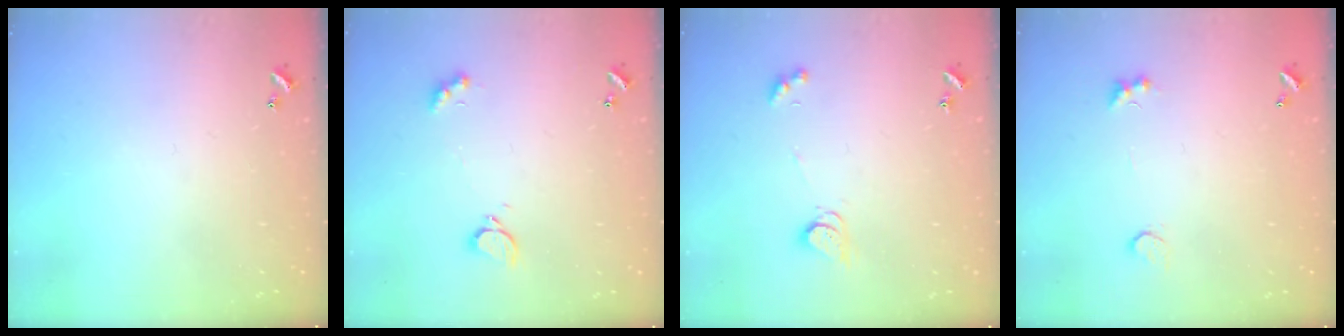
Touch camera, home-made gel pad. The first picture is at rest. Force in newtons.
{"total": 2.9, "press": 2.9, "slide": 0.6}
{"total": 3.3, "press": 3.3, "slide": 0.3}
{"total": 1.4, "press": 1.1, "slide": 0.9}